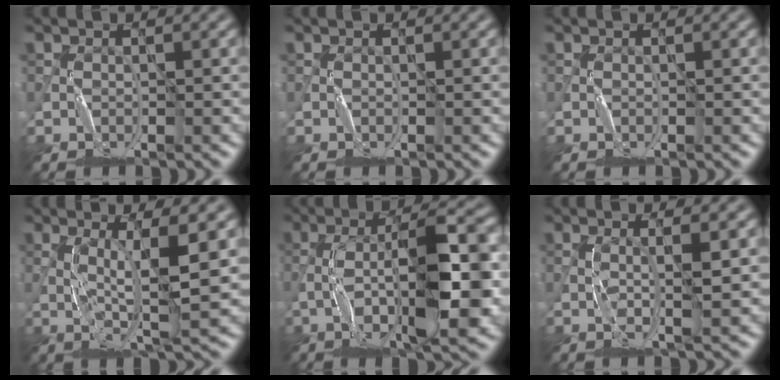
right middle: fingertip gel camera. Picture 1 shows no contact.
{"total": 0.0}
{"total": 0.0}
{"total": 5.2, "force": [0.4, 0.6, 5.2], "torque": [-0.097, 0.002, 0.015]}
{"total": 9.2, "force": [-1.6, 2.8, 8.6], "torque": [-0.143, 0.016, -0.029]}
{"total": 2.5, "force": [0.4, 0.3, 2.4], "torque": [-0.037, -0.001, 0.009]}